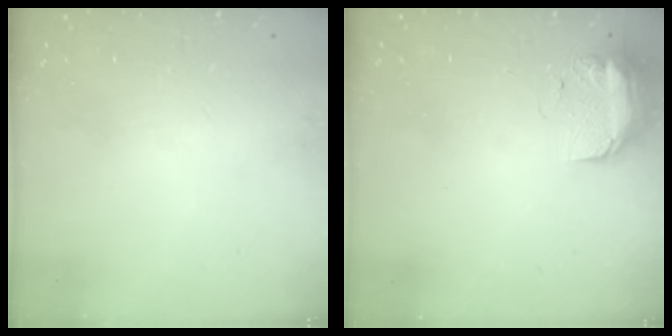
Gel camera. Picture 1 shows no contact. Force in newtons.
{"total": 9.3, "press": 9.1, "slide": 1.9}